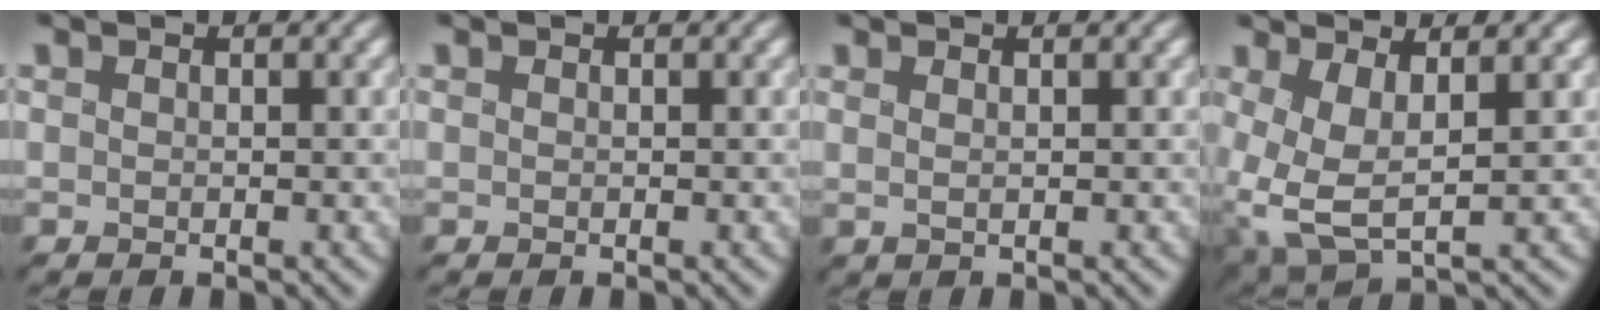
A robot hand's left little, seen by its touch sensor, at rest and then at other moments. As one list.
[{"total": 0.0}, {"total": 1.3, "force": [0.5, 0.5, 1.0], "torque": [-0.001, 0.002, -0.006]}, {"total": 5.4, "force": [0.3, 2.7, 4.7], "torque": [-0.107, -0.009, 0.010]}]